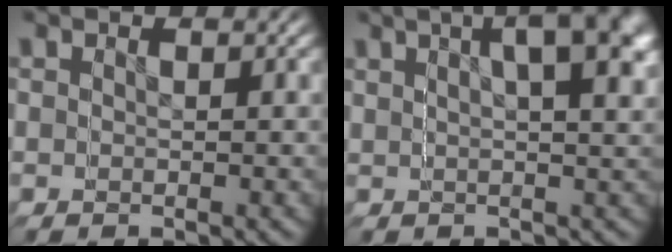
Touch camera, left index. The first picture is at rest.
{"total": 4.1, "force": [1.3, 0.8, 3.8], "torque": [-0.044, 0.025, 0.015]}